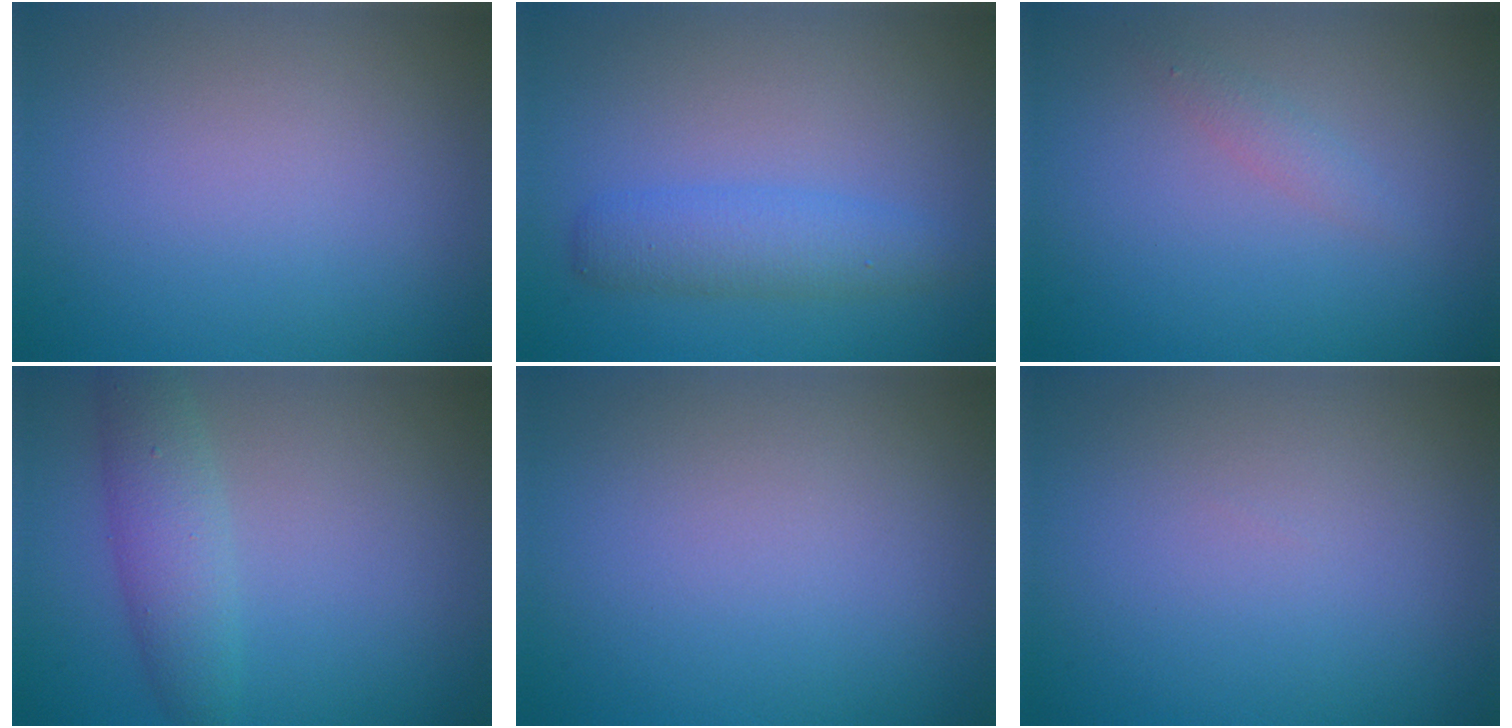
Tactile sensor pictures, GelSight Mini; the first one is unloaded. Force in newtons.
{"total": 2.9, "press": 2.9, "slide": 0.1}
{"total": 1.1, "press": 1.1, "slide": 0.1}
{"total": 3.4, "press": 3.4, "slide": 0.1}
{"total": 0.0}
{"total": 0.0}